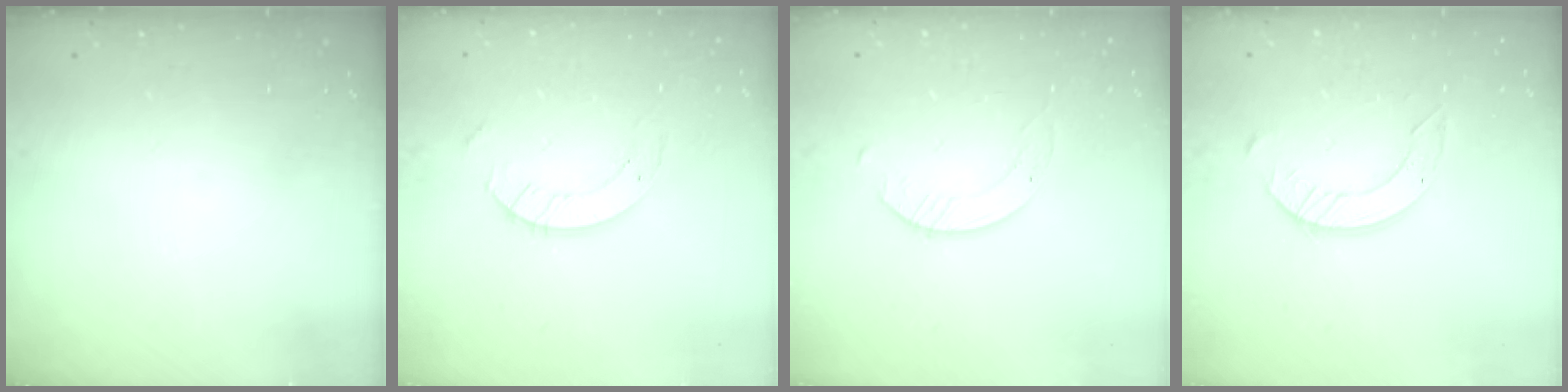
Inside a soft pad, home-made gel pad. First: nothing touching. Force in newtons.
{"total": 6.1, "press": 6.1, "slide": 0.6}
{"total": 1.7, "press": 1.7, "slide": 0.2}
{"total": 8.0, "press": 7.9, "slide": 0.8}